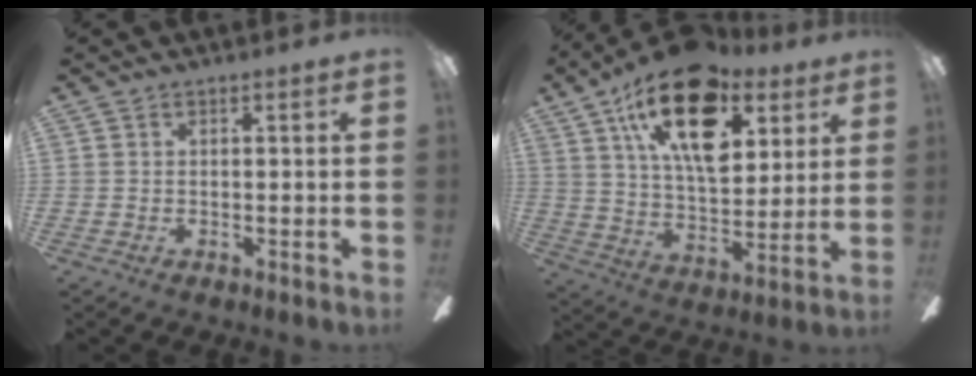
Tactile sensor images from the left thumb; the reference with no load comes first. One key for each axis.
{"total": 21.5, "fx": 11.7, "fy": 11.2, "fz": 14.2, "tx": -0.228, "ty": -0.048, "tz": 0.202}